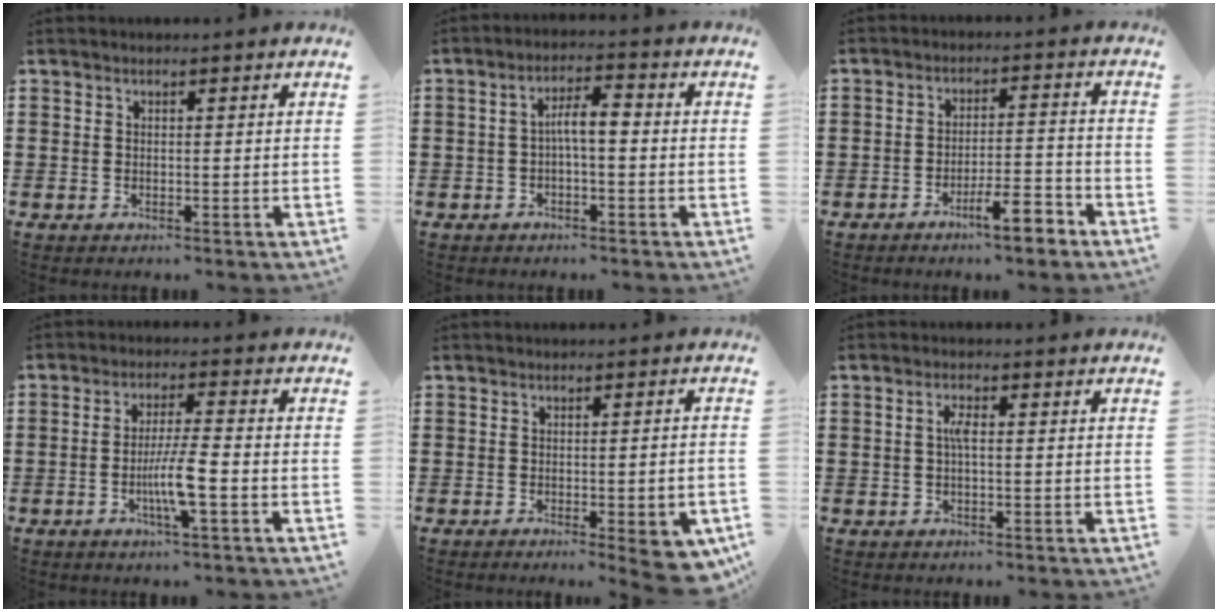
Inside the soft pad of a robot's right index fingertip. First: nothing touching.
{"total": 4.1, "force": [-0.4, 1.2, 3.9], "torque": [-0.073, 0.011, -0.011]}
{"total": 7.1, "force": [-5.2, 1.5, 4.5], "torque": [-0.070, 0.009, -0.091]}
{"total": 6.1, "force": [-2.0, 0.2, 5.8], "torque": [-0.109, -0.011, -0.040]}
{"total": 4.6, "force": [-2.2, 0.5, 4.1], "torque": [-0.061, -0.008, -0.030]}
{"total": 2.3, "force": [0.0, 0.7, 2.2], "torque": [-0.043, 0.002, -0.001]}